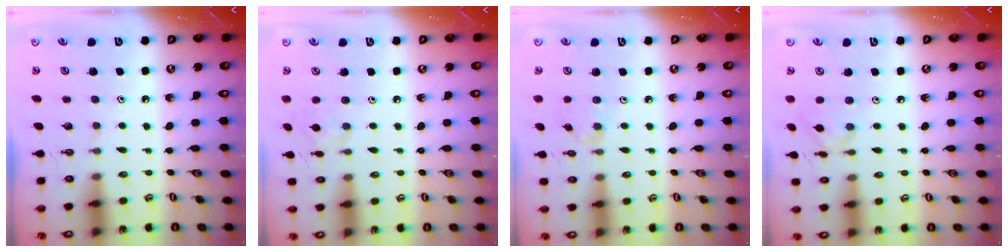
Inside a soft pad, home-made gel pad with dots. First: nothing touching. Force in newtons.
{"total": 2.2, "press": 2.1, "slide": 0.5}
{"total": 2.2, "press": 2.2, "slide": 0.4}
{"total": 2.7, "press": 2.7, "slide": 0.2}